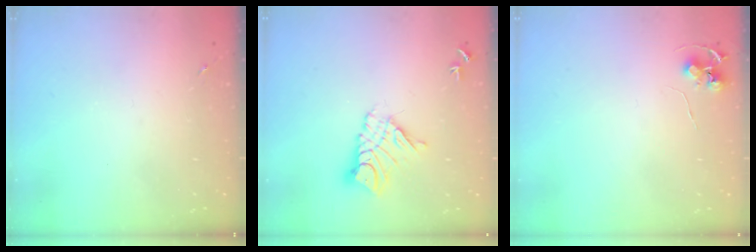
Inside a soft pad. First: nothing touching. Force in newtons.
{"total": 11.1, "press": 11.0, "slide": 1.0}
{"total": 5.6, "press": 5.6, "slide": 0.5}